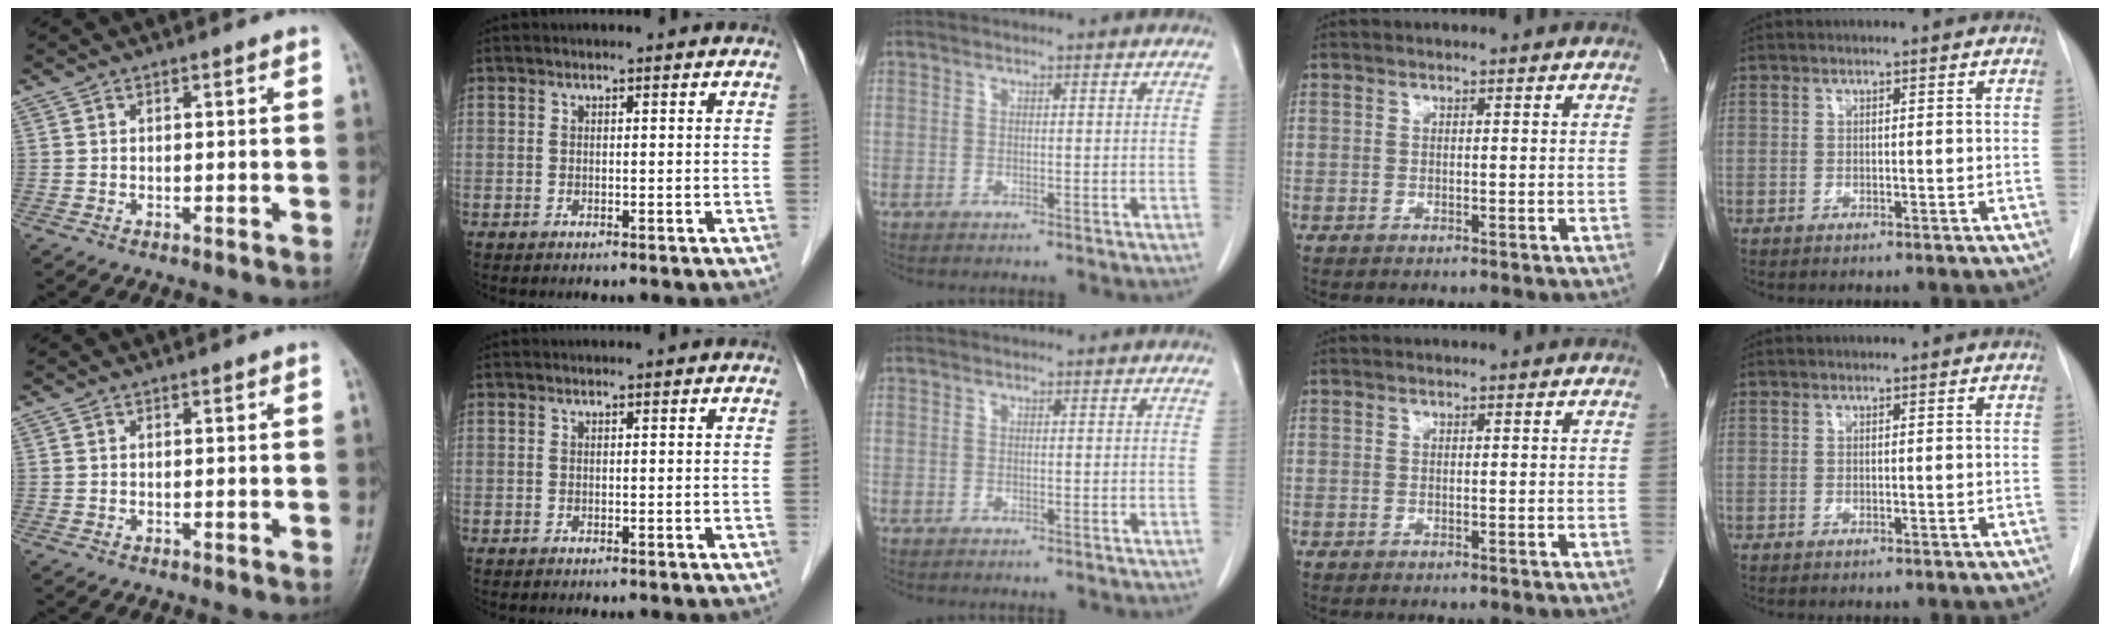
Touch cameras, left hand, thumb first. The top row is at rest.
{}